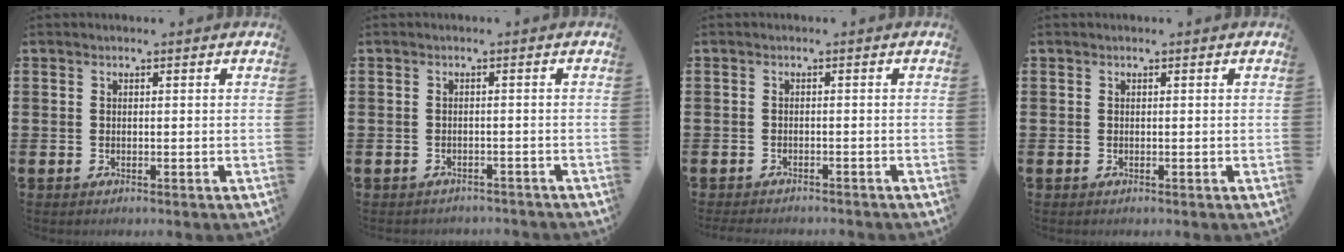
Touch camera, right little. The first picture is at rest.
{"total": 0.8, "force": [-0.8, 0.1, -0.1], "torque": [-0.003, 0.002, -0.018]}
{"total": 0.9, "force": [-0.9, 0.0, 0.0], "torque": [-0.003, 0.001, -0.018]}
{"total": 0.0}